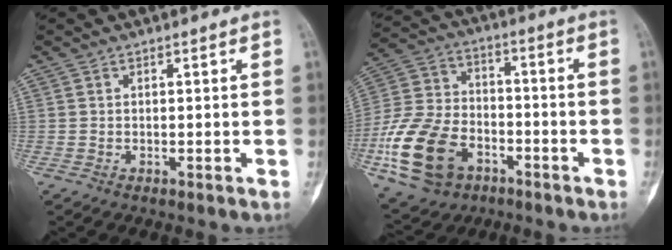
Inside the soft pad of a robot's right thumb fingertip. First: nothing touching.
{"total": 19.9, "force": [-7.7, 13.6, 12.2], "torque": [-0.235, 0.036, -0.134]}